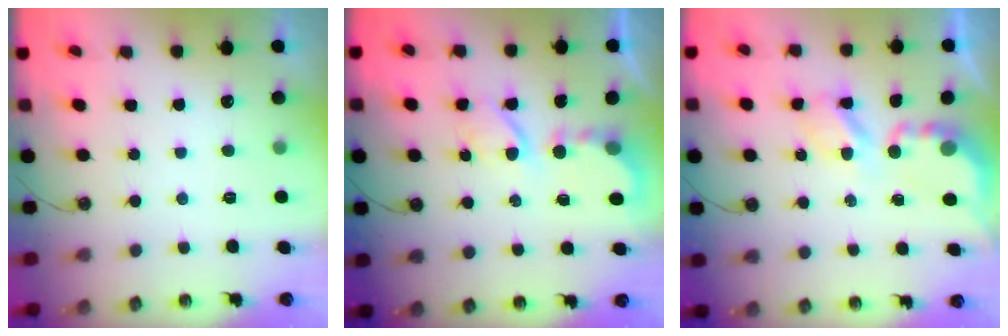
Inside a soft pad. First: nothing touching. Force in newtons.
{"total": 5.8, "press": 5.8, "slide": 0.4}
{"total": 4.8, "press": 4.7, "slide": 0.4}